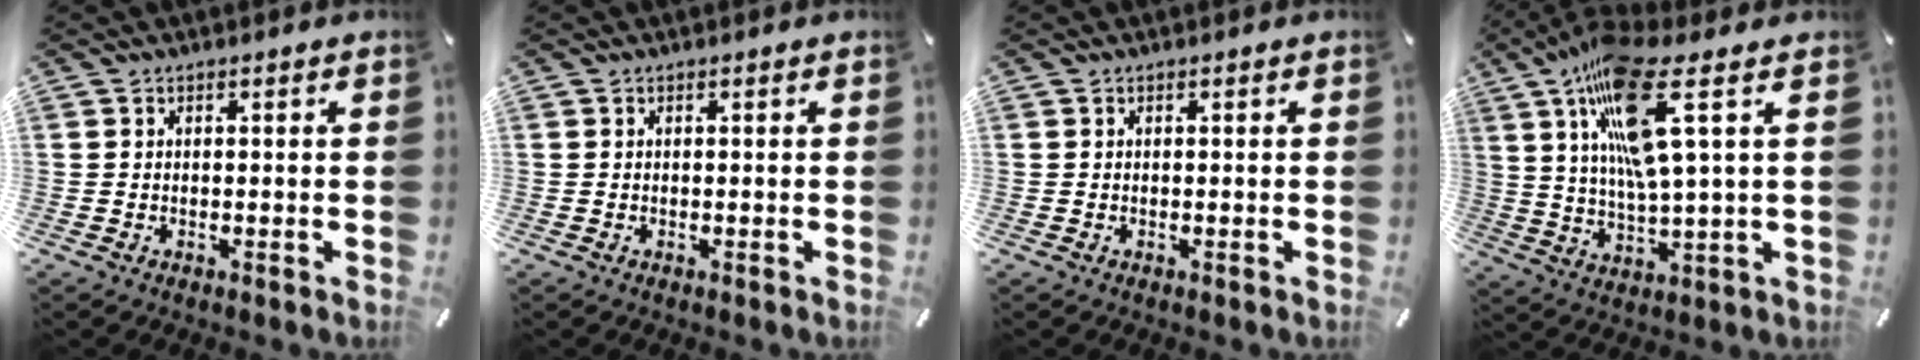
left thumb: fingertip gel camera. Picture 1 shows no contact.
{"total": 0.0}
{"total": 0.0}
{"total": 16.9, "force": [7.2, 3.0, 15.0], "torque": [-0.305, -0.023, 0.109]}